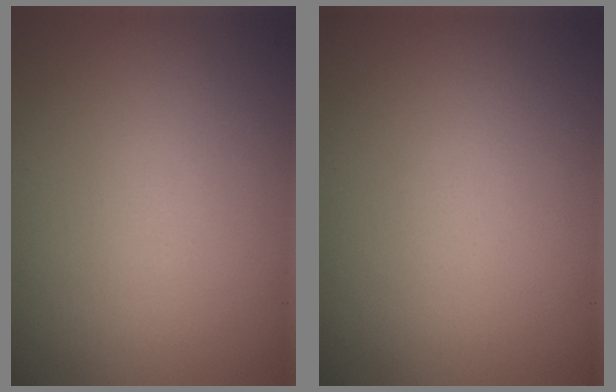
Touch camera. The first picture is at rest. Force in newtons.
{"total": 0.0}